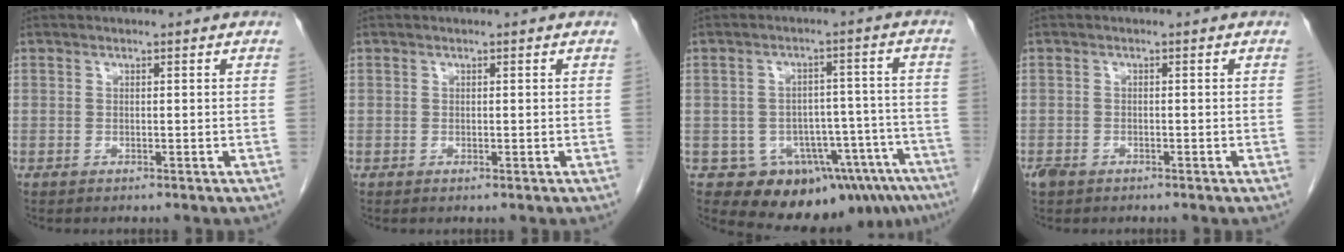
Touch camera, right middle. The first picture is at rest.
{"total": 0.0}
{"total": 13.6, "force": [-9.9, 7.7, 5.1], "torque": [-0.038, 0.046, -0.119]}
{"total": 1.6, "force": [-1.1, 0.9, 0.8], "torque": [-0.022, 0.000, -0.017]}